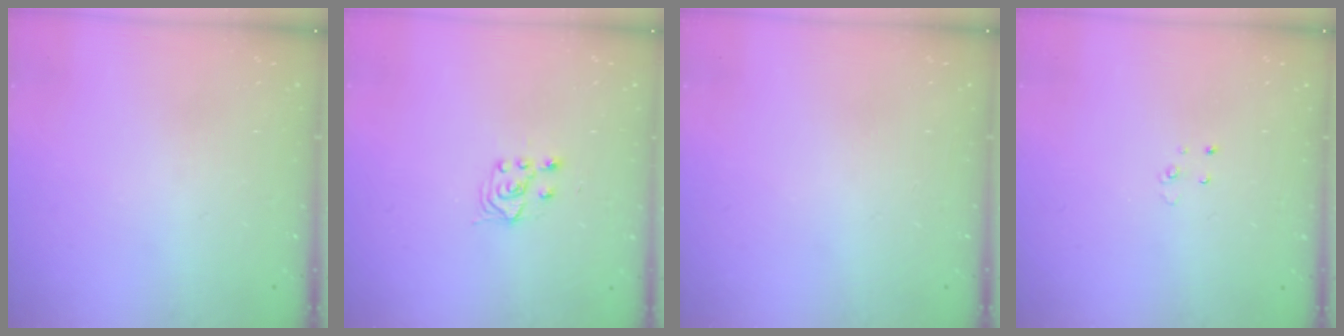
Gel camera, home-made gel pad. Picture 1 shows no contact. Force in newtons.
{"total": 4.2, "press": 4.1, "slide": 1.1}
{"total": 0.0}
{"total": 2.5, "press": 2.5, "slide": 0.2}